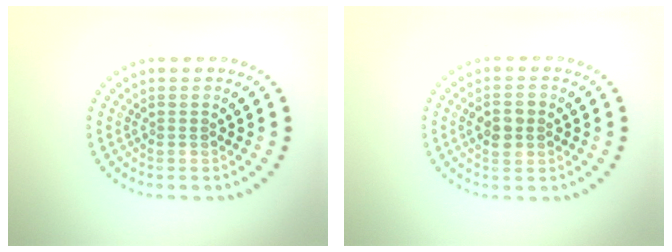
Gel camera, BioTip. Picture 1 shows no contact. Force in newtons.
{"total": 2.8, "press": 2.8, "slide": 0.1}